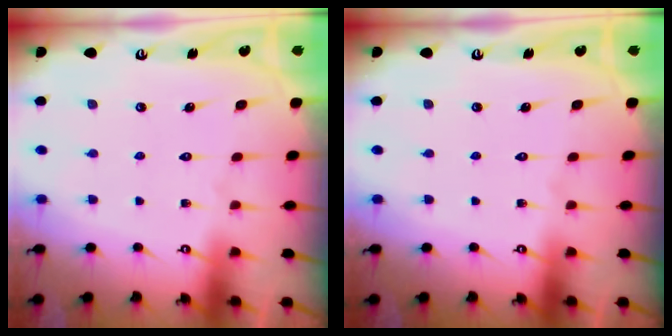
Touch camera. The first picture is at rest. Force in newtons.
{"total": 0.0}